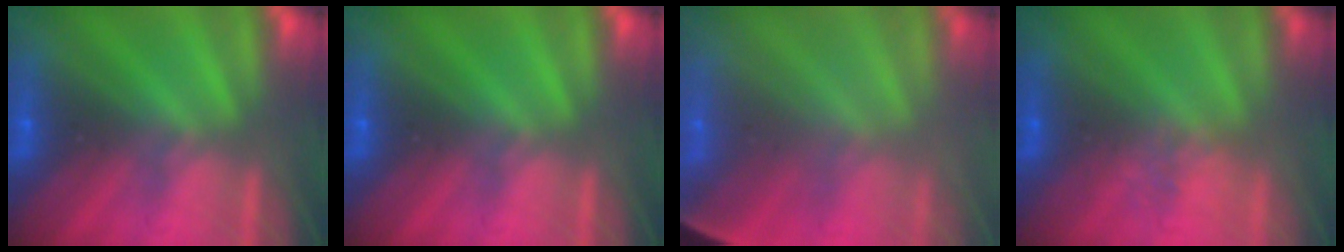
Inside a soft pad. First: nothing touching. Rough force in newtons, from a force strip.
{"total": 0.0}
{"total": 1.3}
{"total": 2.4}